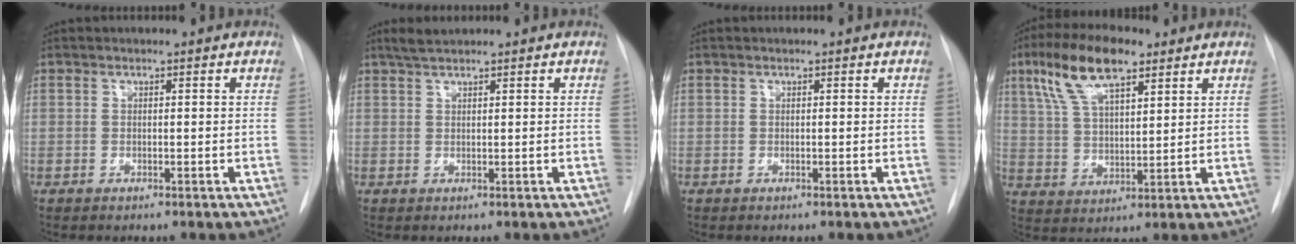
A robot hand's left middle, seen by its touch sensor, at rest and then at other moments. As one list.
[{"total": 2.4, "force": [2.1, 0.0, 1.1], "torque": [-0.028, 0.009, 0.042]}, {"total": 0.0}, {"total": 12.0, "force": [7.1, 3.7, 9.0], "torque": [-0.182, 0.024, 0.134]}]